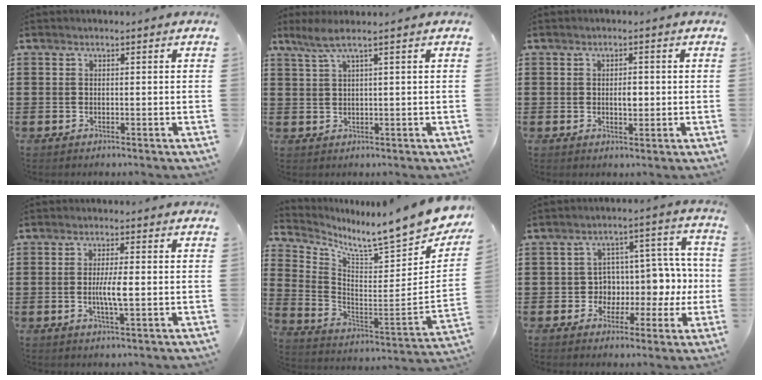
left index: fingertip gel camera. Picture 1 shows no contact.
{"total": 2.8, "force": [1.7, -0.3, 2.2], "torque": [-0.049, 0.000, 0.029]}
{"total": 2.0, "force": [0.1, 1.0, 1.8], "torque": [-0.028, 0.002, -0.002]}
{"total": 4.0, "force": [-0.3, 0.6, 4.0], "torque": [-0.078, -0.004, -0.010]}
{"total": 8.4, "force": [7.5, 0.1, 3.9], "torque": [-0.087, -0.084, 0.116]}
{"total": 6.8, "force": [0.3, 6.2, 2.7], "torque": [-0.062, -0.012, 0.007]}